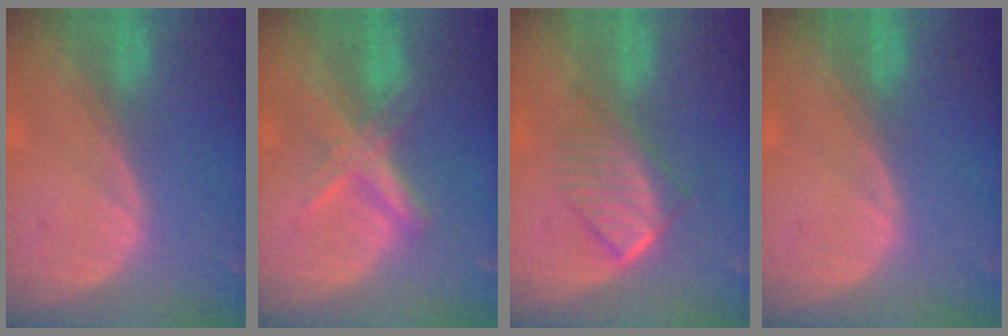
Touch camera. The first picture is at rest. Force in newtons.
{"total": 7.3, "press": 6.2, "slide": 3.8}
{"total": 6.8, "press": 5.9, "slide": 3.4}
{"total": 0.0}